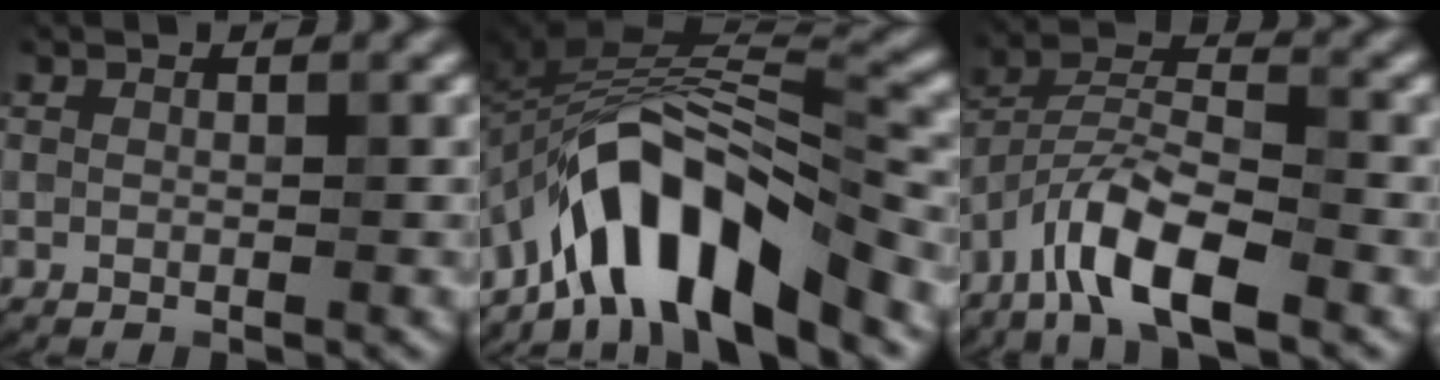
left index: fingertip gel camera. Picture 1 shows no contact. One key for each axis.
{"total": 9.5, "fx": -6.1, "fy": 3.1, "fz": 6.6, "tx": -0.093, "ty": 0.014, "tz": -0.112}
{"total": 7.2, "fx": -4.6, "fy": 2.0, "fz": 5.1, "tx": -0.092, "ty": 0.008, "tz": -0.095}